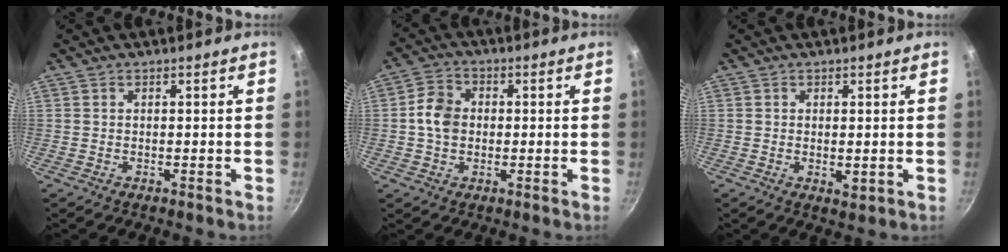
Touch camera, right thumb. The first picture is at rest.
{"total": 6.4, "force": [0.0, 5.1, 3.8], "torque": [-0.056, 0.013, -0.012]}
{"total": 2.1, "force": [0.1, 1.1, 1.8], "torque": [-0.029, -0.007, 0.003]}